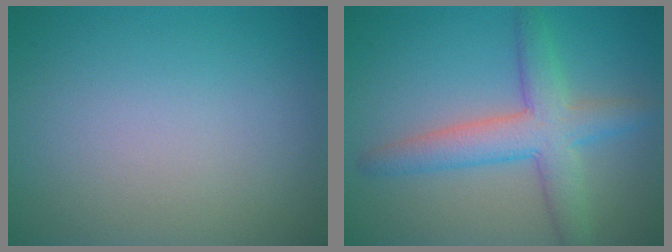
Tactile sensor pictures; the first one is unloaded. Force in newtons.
{"total": 5.4, "press": 5.3, "slide": 0.4}